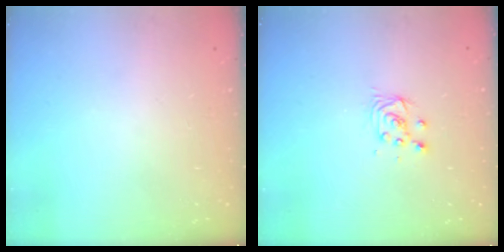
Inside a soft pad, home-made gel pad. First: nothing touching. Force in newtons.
{"total": 4.2, "press": 4.2, "slide": 0.5}